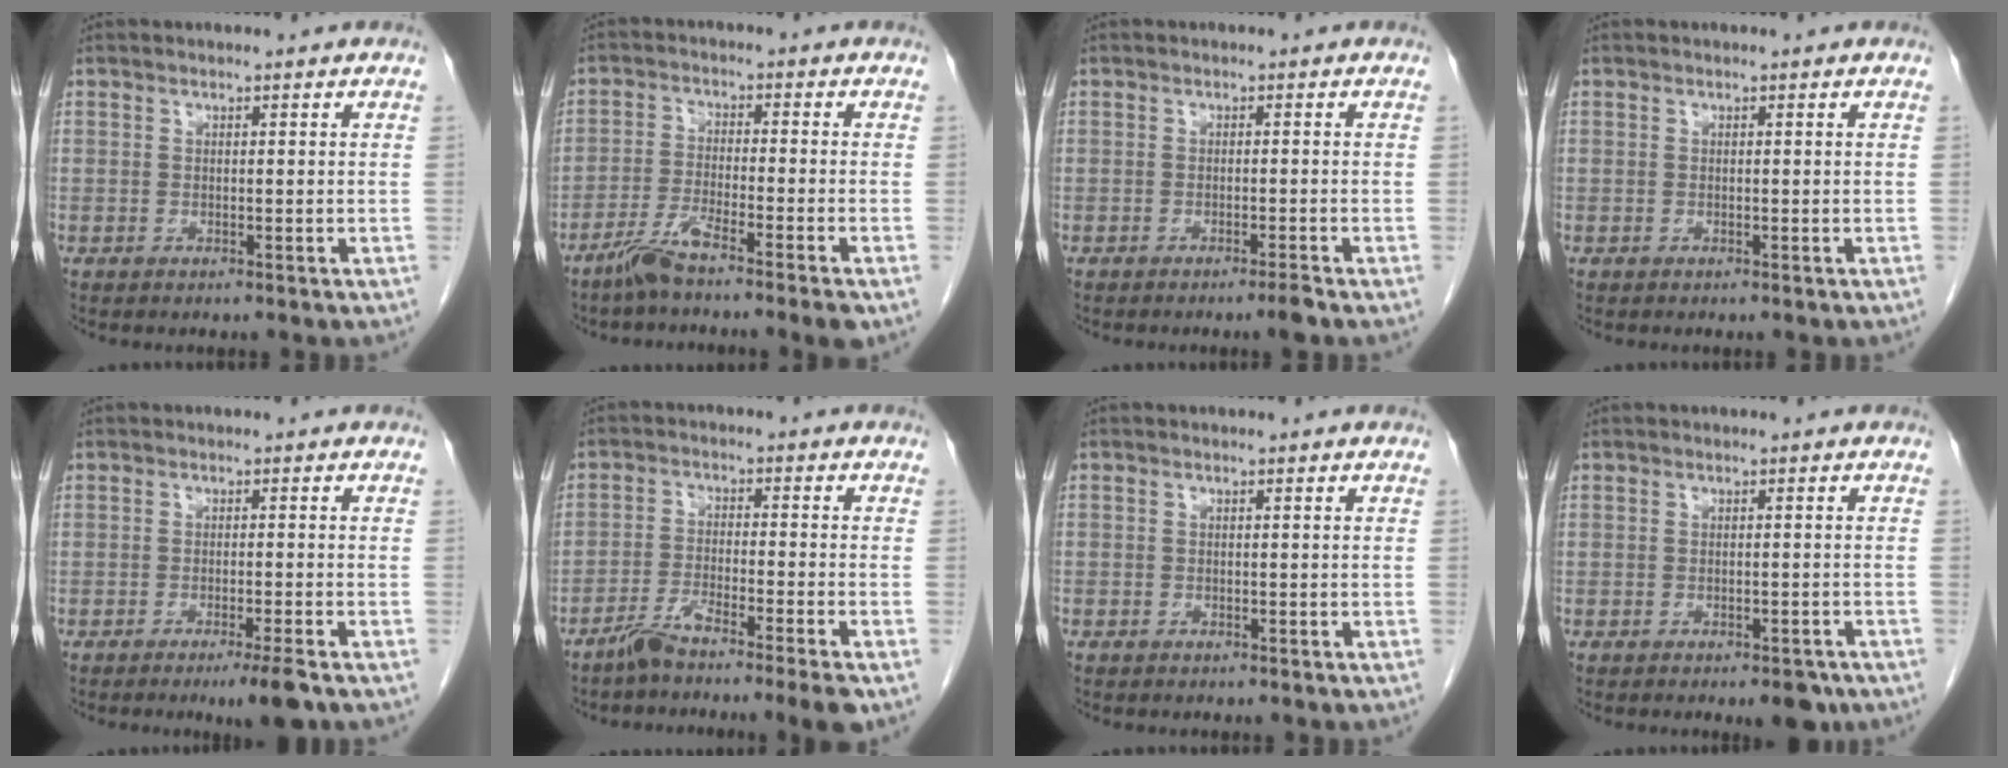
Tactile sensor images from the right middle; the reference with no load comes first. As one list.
[{"total": 7.0, "force": [-5.0, -0.5, 4.8], "torque": [-0.088, -0.017, -0.097]}, {"total": 1.7, "force": [-1.3, -0.5, 1.0], "torque": [-0.017, -0.001, -0.020]}, {"total": 0.0}, {"total": 4.1, "force": [-2.8, -0.4, 3.0], "torque": [-0.042, -0.012, -0.044]}, {"total": 7.6, "force": [-5.9, -0.6, 4.8], "torque": [-0.078, -0.016, -0.104]}, {"total": 0.7, "force": [-0.6, 0.4, 0.1], "torque": [-0.010, 0.001, -0.010]}, {"total": 3.7, "force": [-2.7, 1.4, 2.1], "torque": [-0.019, 0.000, -0.031]}]